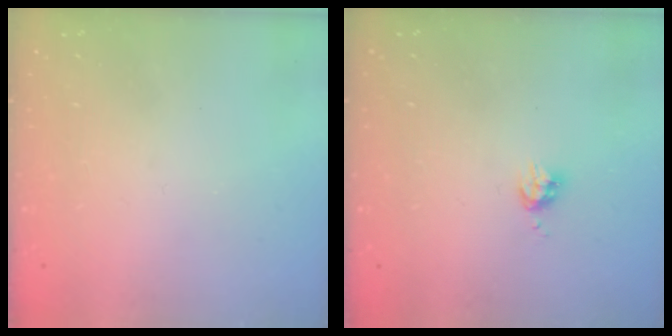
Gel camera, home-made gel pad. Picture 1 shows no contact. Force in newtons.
{"total": 4.0, "press": 3.9, "slide": 0.6}